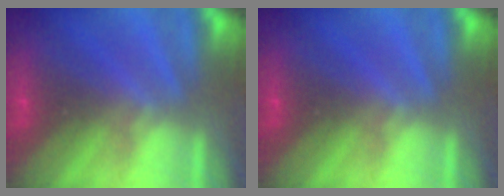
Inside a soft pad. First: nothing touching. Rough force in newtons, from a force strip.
{"total": 0.0}